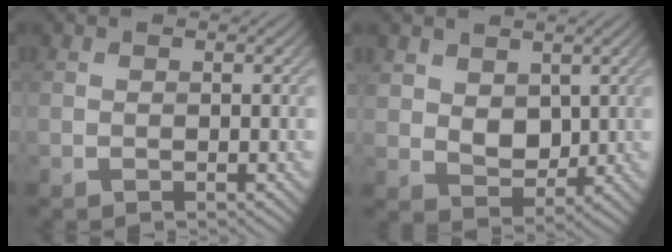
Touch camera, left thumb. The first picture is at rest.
{"total": 4.5, "force": [1.8, 3.3, 2.5], "torque": [-0.064, -0.008, 0.030]}